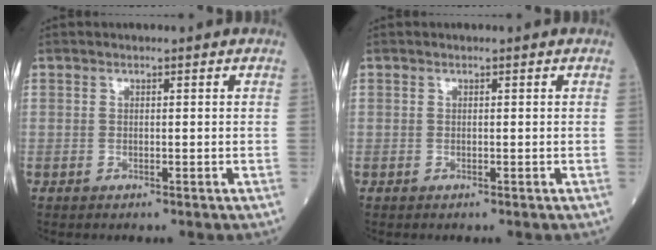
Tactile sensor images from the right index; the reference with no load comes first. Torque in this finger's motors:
{"motor_torque": [0.00, 0.00, 0.01, 0.00]}